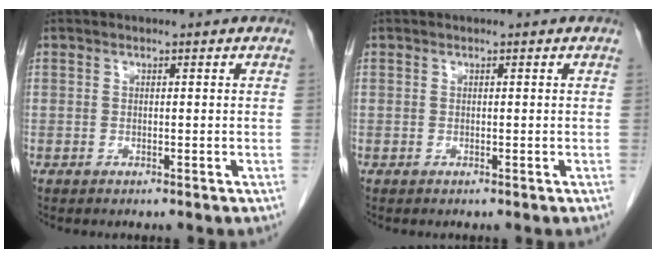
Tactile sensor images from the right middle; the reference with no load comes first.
{"total": 0.0}